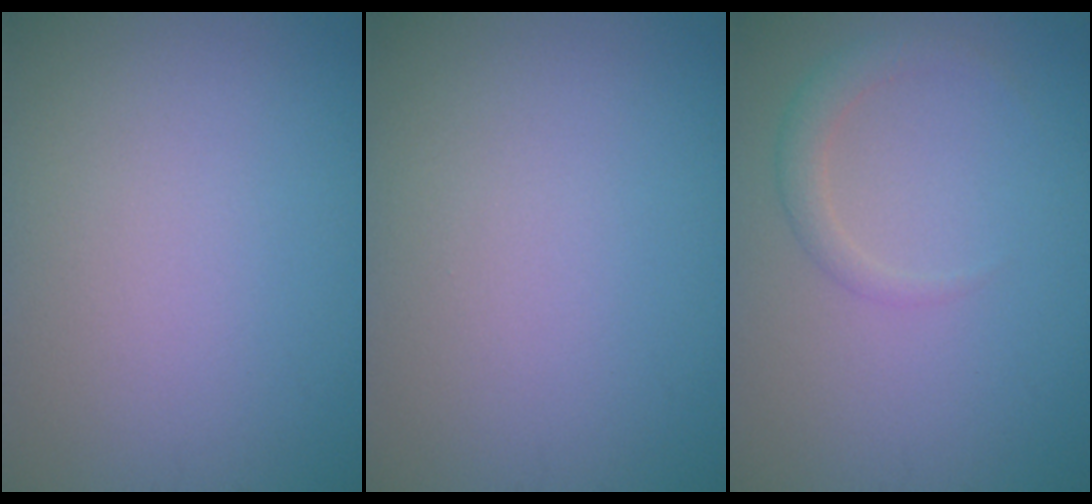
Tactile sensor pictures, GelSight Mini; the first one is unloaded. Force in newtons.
{"total": 0.0}
{"total": 1.8, "press": 1.8, "slide": 0.1}